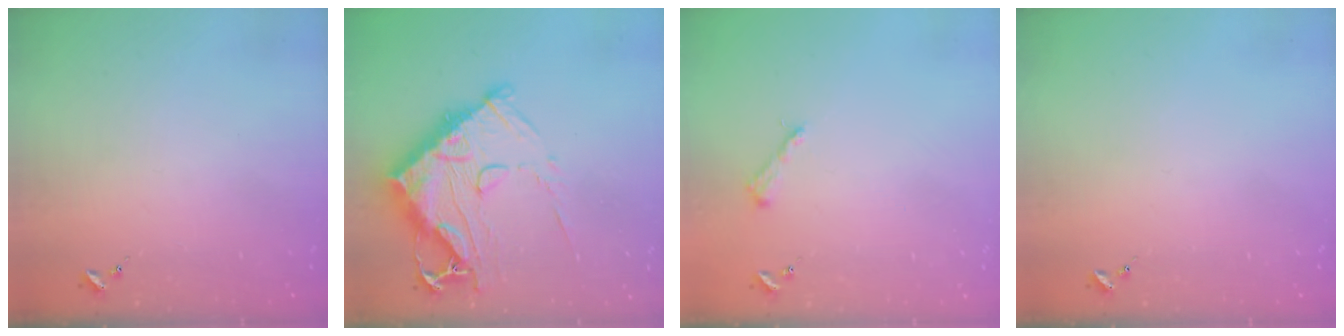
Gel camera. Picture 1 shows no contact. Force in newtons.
{"total": 18.4, "press": 18.3, "slide": 1.8}
{"total": 4.0, "press": 4.0, "slide": 0.5}
{"total": 0.0}